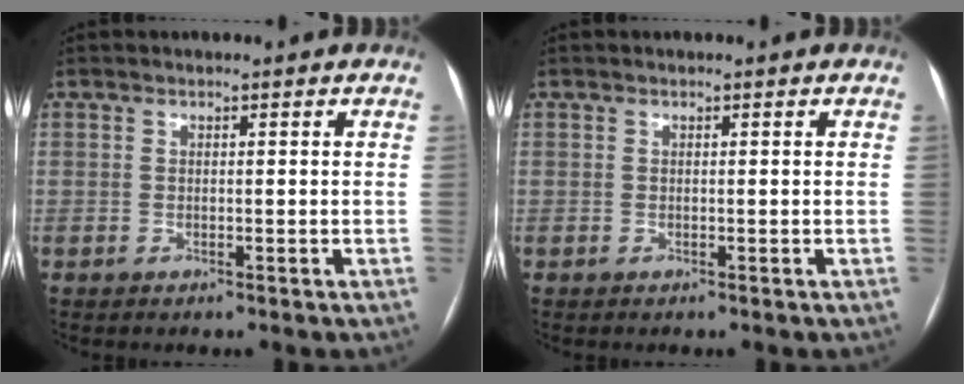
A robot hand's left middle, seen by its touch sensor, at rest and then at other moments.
{"total": 0.0}